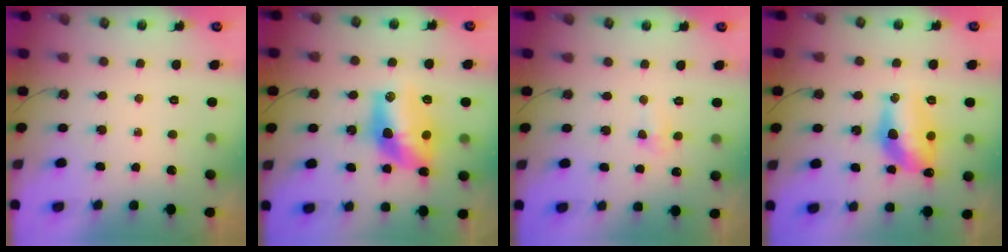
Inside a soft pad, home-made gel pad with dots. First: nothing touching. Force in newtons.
{"total": 15.0, "press": 14.9, "slide": 1.2}
{"total": 4.3, "press": 2.6, "slide": 3.4}
{"total": 13.6, "press": 13.6, "slide": 1.2}